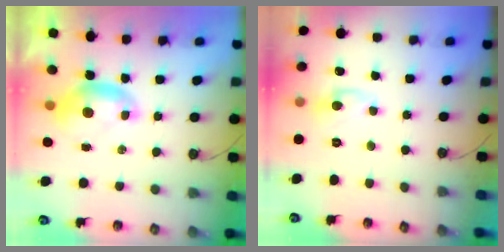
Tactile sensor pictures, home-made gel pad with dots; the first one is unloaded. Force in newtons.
{"total": 3.7, "press": 3.7, "slide": 0.3}